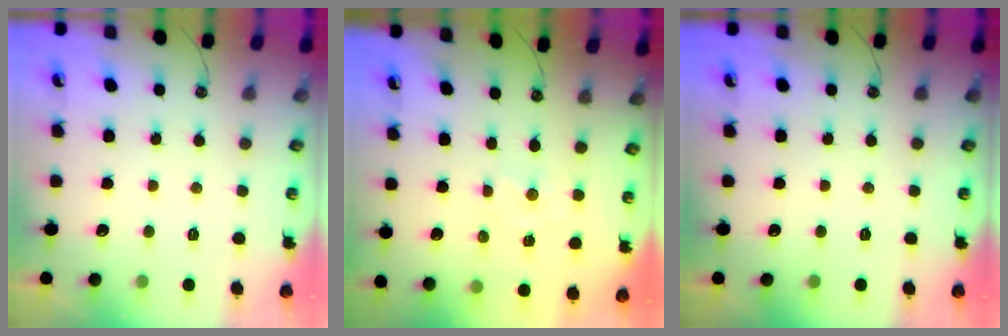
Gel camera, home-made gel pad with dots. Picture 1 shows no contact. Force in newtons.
{"total": 1.8, "press": 1.8, "slide": 0.3}
{"total": 0.0}